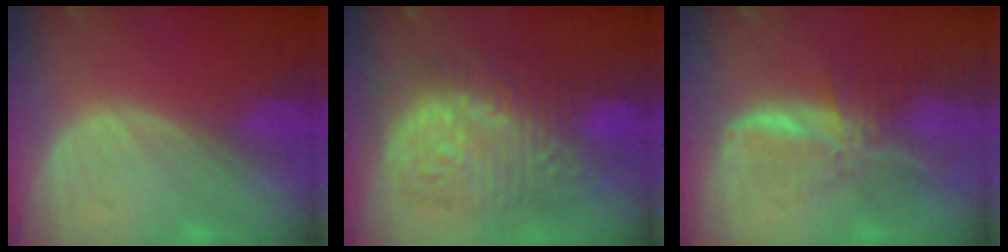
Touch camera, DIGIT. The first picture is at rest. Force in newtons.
{"total": 13.4, "press": 13.3, "slide": 1.4}
{"total": 8.1, "press": 6.8, "slide": 4.4}